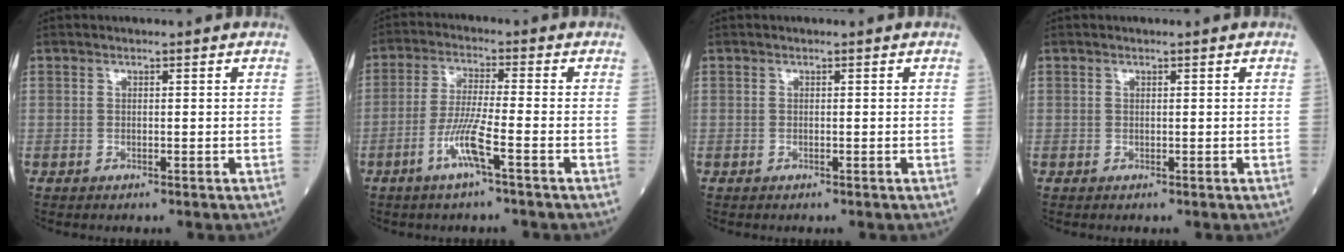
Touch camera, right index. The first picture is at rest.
{"total": 6.6, "force": [-3.1, -0.3, 5.8], "torque": [-0.119, -0.006, -0.064]}
{"total": 0.0}
{"total": 0.0}